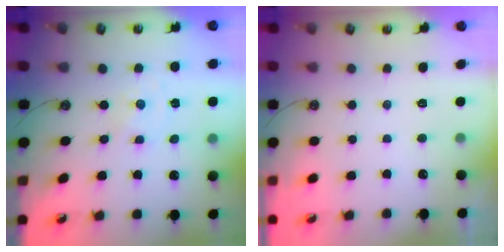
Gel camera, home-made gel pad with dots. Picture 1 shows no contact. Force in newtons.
{"total": 0.0}